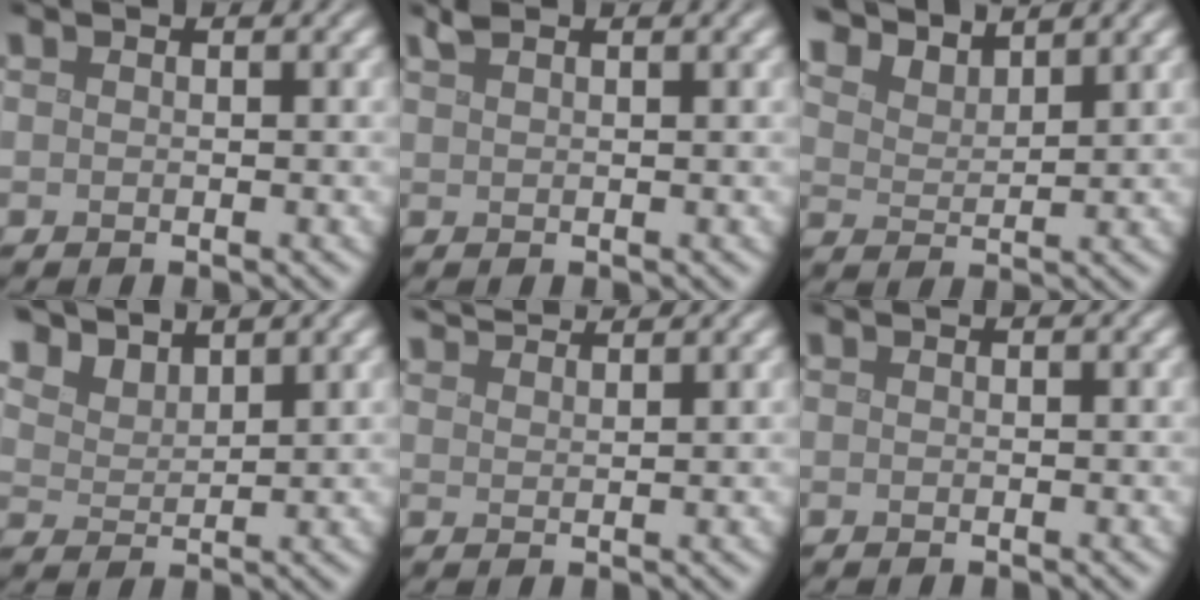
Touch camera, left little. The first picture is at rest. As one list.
[{"total": 2.4, "force": [1.8, 0.6, 1.5], "torque": [-0.019, 0.010, 0.033]}, {"total": 4.6, "force": [4.4, 0.9, 1.1], "torque": [-0.034, -0.003, 0.085]}, {"total": 4.9, "force": [4.4, 1.5, 1.4], "torque": [-0.043, -0.005, 0.090]}, {"total": 3.3, "force": [3.2, 0.4, 0.9], "torque": [-0.007, 0.009, 0.052]}, {"total": 0.0}]